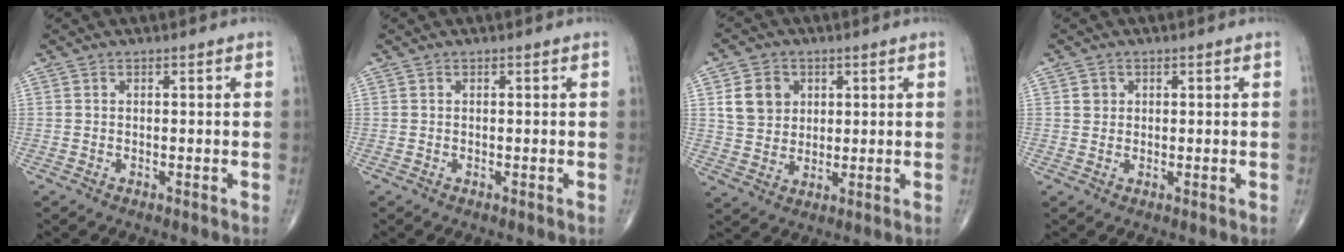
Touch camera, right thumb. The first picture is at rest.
{"total": 0.0}
{"total": 7.7, "force": [2.4, 6.4, 3.5], "torque": [-0.037, -0.007, 0.049]}
{"total": 1.7, "force": [0.5, 1.6, 0.5], "torque": [0.000, -0.001, 0.006]}